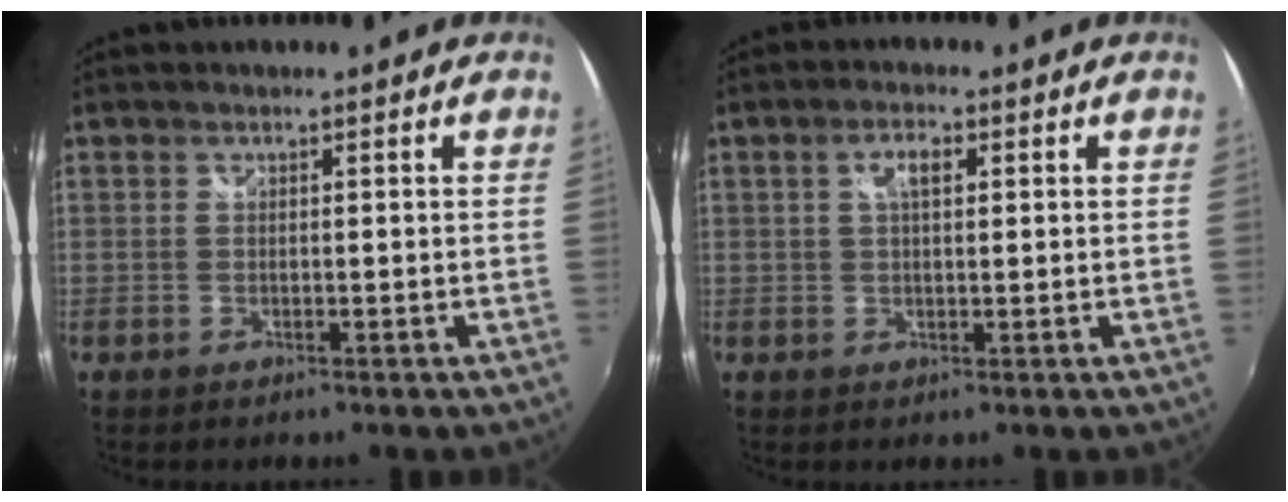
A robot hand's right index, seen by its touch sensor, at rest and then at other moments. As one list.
[{"total": 3.2, "force": [1.0, 1.4, 2.8], "torque": [-0.050, 0.009, 0.016]}]